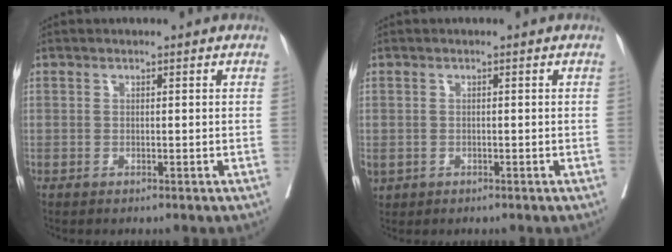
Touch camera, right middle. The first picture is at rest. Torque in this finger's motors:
{"motor_torque": [0.82, -0.85, 0.86, 0.21]}